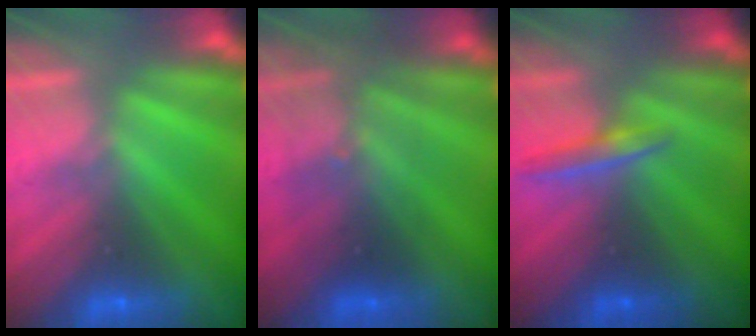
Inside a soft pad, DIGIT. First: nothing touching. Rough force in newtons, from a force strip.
{"total": 2.8}
{"total": 1.7}